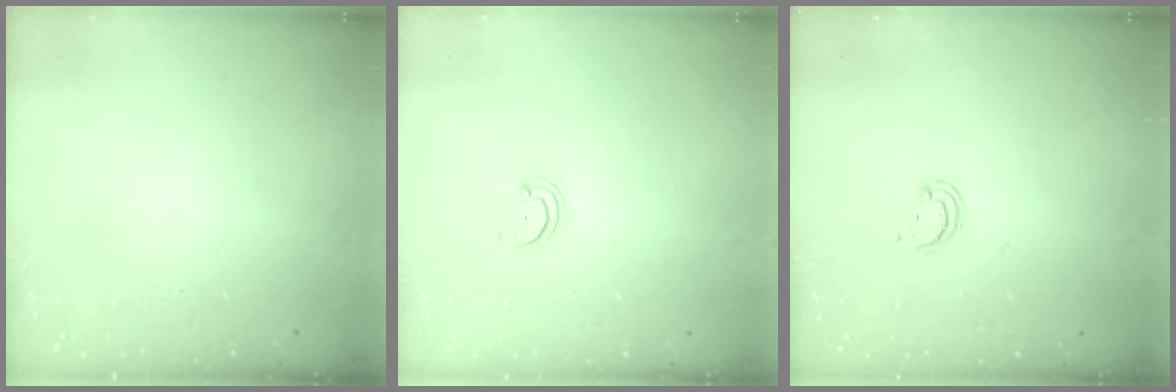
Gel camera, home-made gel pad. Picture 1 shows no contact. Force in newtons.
{"total": 2.2, "press": 2.2, "slide": 0.2}
{"total": 2.6, "press": 2.6, "slide": 0.2}